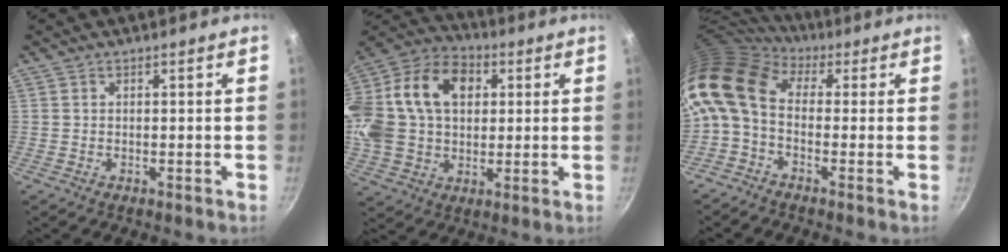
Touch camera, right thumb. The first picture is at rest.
{"total": 26.5, "force": [5.7, 19.2, 17.4], "torque": [-0.357, 0.035, 0.092]}
{"total": 12.7, "force": [0.7, 8.6, 9.4], "torque": [-0.188, 0.026, -0.009]}